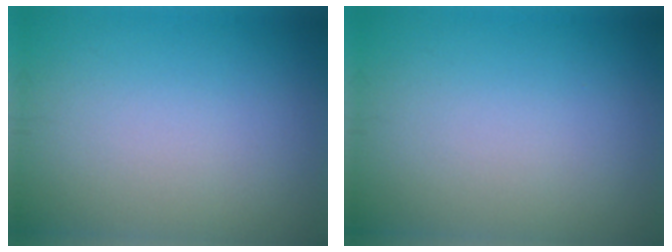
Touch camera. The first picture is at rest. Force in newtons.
{"total": 0.0}